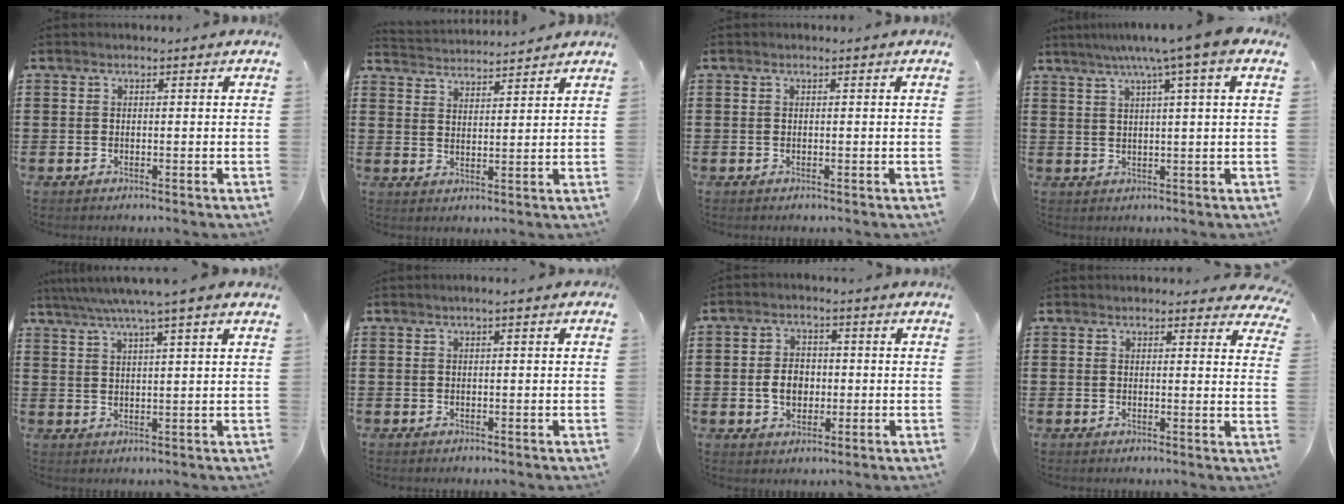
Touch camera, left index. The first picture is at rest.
{"total": 3.1, "force": [3.1, -0.2, -0.5], "torque": [-0.004, -0.018, 0.054]}
{"total": 0.0}
{"total": 5.9, "force": [3.5, -0.9, 4.6], "torque": [-0.100, -0.005, 0.055]}
{"total": 4.5, "force": [3.4, -0.5, 2.9], "torque": [-0.067, -0.010, 0.058]}
{"total": 0.8, "force": [0.1, 0.0, 0.8], "torque": [-0.013, -0.003, 0.003]}
{"total": 4.7, "force": [-0.5, 3.3, 3.3], "torque": [-0.066, 0.003, -0.014]}
{"total": 2.5, "force": [2.4, 0.5, 0.6], "torque": [-0.012, -0.007, 0.044]}